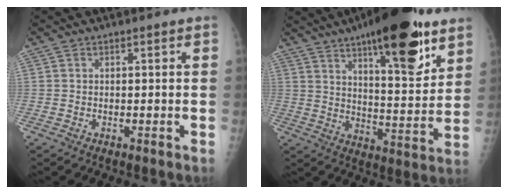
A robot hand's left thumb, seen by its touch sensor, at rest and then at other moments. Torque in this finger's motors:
{"motor_torque": [2.43, 1.02, 1.72, -1.05, 0.17]}